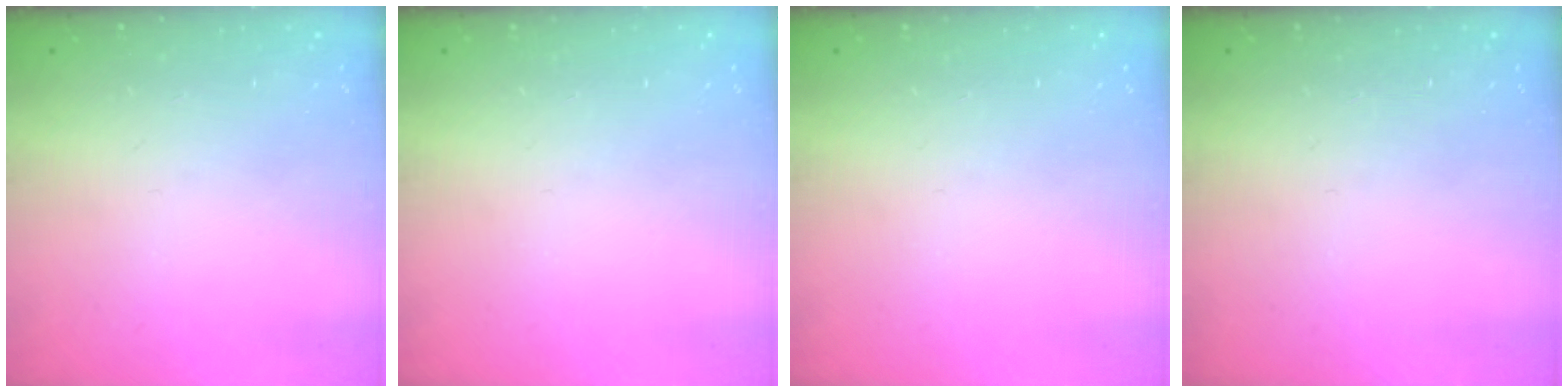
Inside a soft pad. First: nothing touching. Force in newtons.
{"total": 0.0}
{"total": 0.0}
{"total": 0.0}